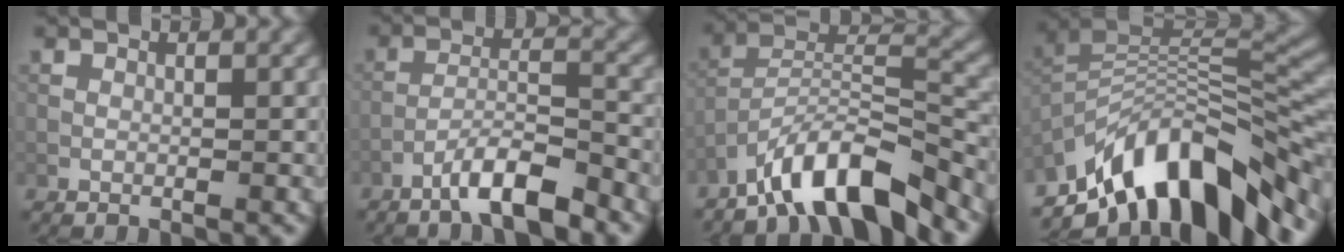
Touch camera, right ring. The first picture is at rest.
{"total": 5.1, "force": [-3.7, 0.9, 3.3], "torque": [-0.057, 0.008, -0.071]}
{"total": 9.4, "force": [-7.3, 2.3, 5.5], "torque": [-0.087, 0.006, -0.139]}
{"total": 12.1, "force": [-7.5, 4.9, 8.2], "torque": [-0.136, 0.023, -0.143]}